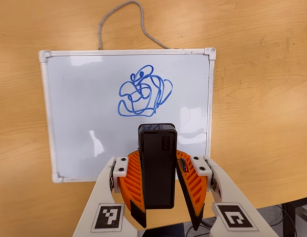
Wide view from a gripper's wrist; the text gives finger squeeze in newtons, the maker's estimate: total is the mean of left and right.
{"total": 5.6, "left": 5.5, "right": 5.8}